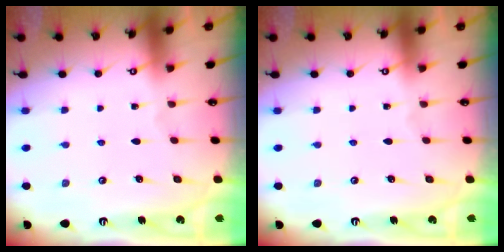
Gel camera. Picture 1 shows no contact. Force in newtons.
{"total": 0.0}